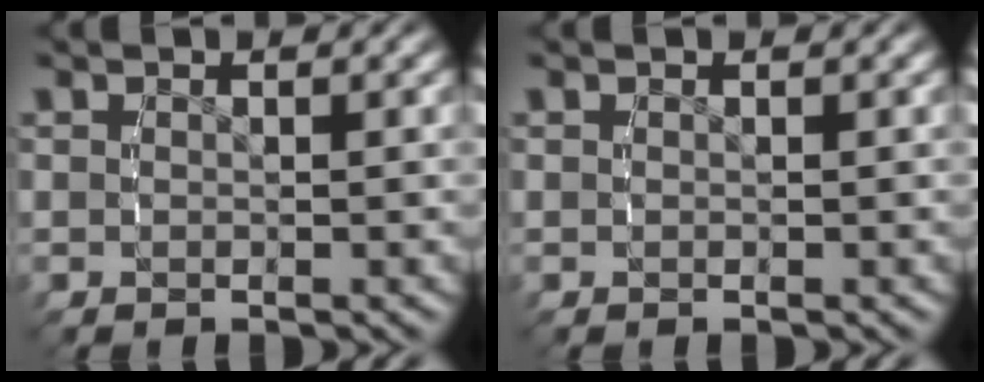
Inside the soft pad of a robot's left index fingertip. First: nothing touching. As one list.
[{"total": 0.0}]